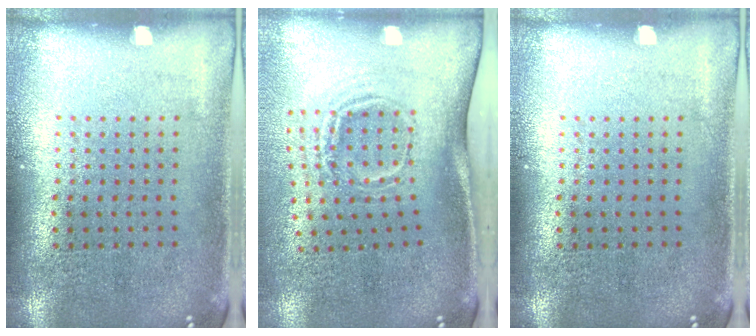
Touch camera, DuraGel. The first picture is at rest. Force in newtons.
{"total": 1.9, "press": 1.2, "slide": 1.5}
{"total": 0.0}